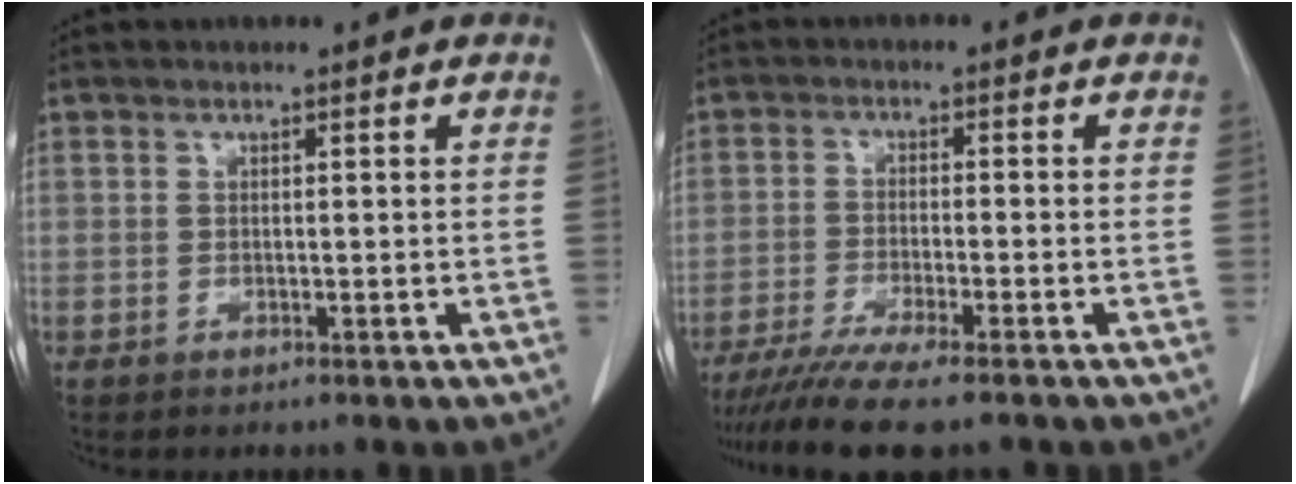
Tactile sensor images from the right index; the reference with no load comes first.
{"total": 9.5, "force": [-7.8, -0.3, 5.4], "torque": [-0.078, -0.025, -0.125]}